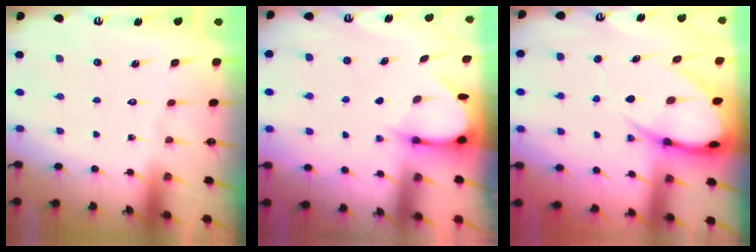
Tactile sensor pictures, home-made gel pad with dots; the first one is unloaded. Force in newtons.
{"total": 3.7, "press": 3.7, "slide": 0.3}
{"total": 12.0, "press": 12.0, "slide": 1.2}